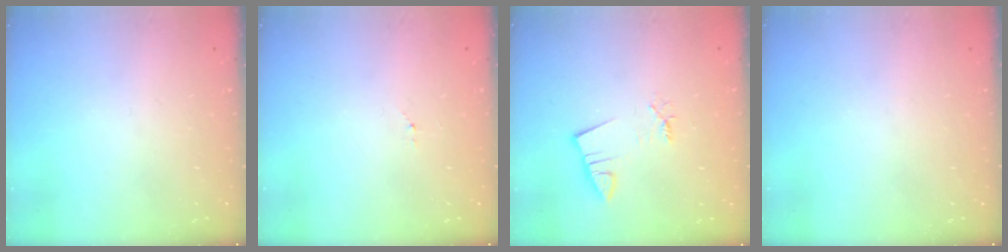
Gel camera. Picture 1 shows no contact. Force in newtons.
{"total": 3.3, "press": 3.3, "slide": 0.3}
{"total": 2.2, "press": 2.1, "slide": 0.2}
{"total": 0.0}